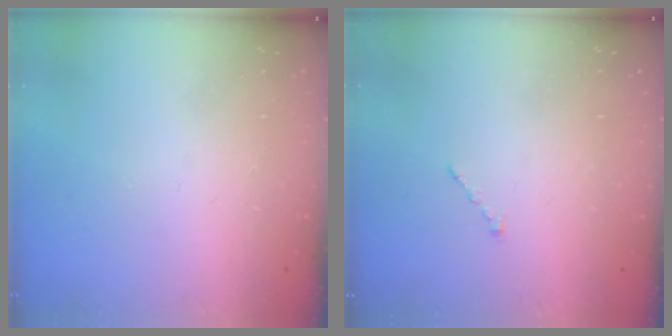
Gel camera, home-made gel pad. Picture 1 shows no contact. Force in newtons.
{"total": 1.0, "press": 0.9, "slide": 0.3}